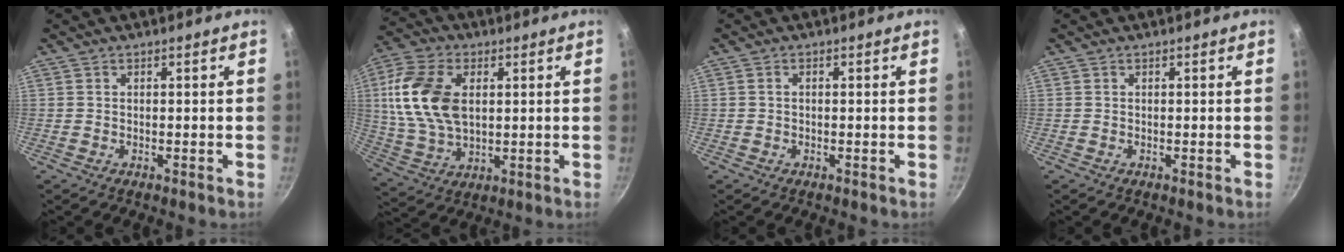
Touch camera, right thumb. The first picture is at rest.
{"total": 16.0, "force": [2.8, 10.0, 12.2], "torque": [-0.229, -0.001, 0.054]}
{"total": 0.7, "force": [0.0, 0.4, 0.5], "torque": [-0.010, 0.006, 0.000]}
{"total": 0.0}